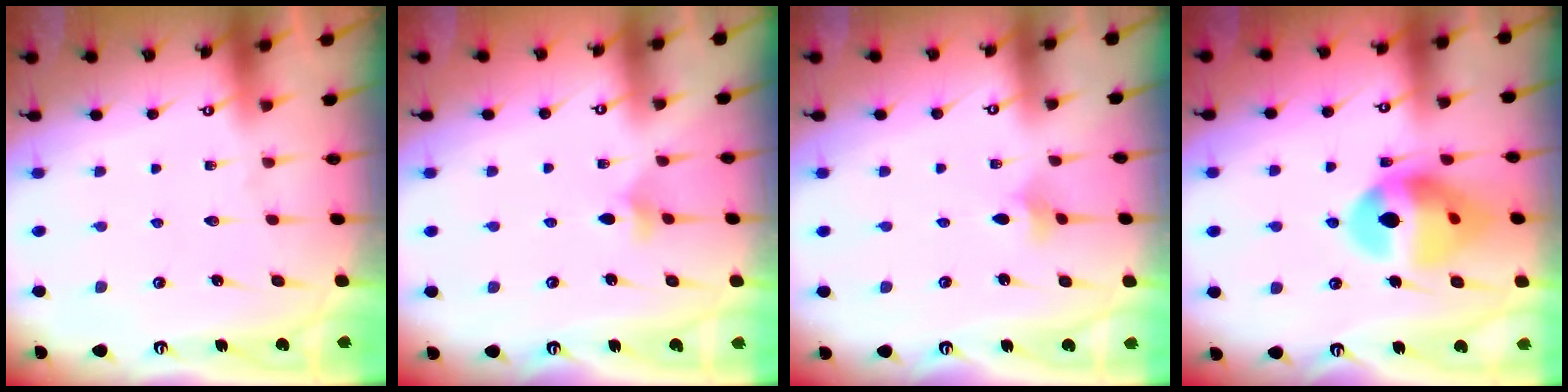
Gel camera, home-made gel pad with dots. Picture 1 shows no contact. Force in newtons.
{"total": 4.7, "press": 4.6, "slide": 0.7}
{"total": 1.9, "press": 1.8, "slide": 0.5}
{"total": 15.6, "press": 15.5, "slide": 1.6}